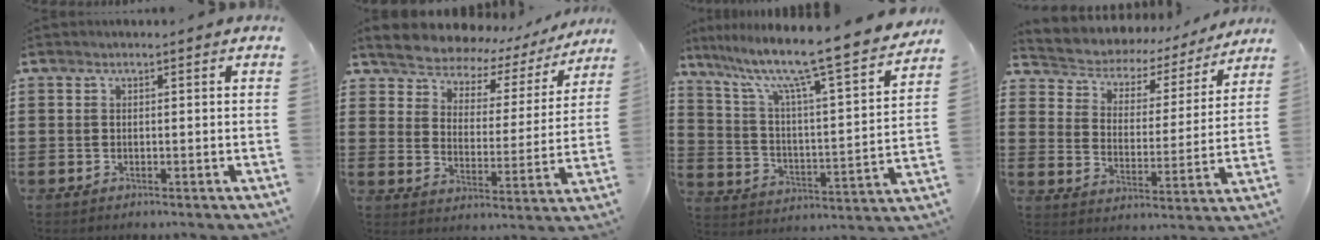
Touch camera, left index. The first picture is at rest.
{"total": 4.4, "force": [4.3, 1.0, 0.2], "torque": [-0.033, -0.039, 0.069]}
{"total": 11.7, "force": [9.7, -0.2, 6.4], "torque": [-0.153, -0.078, 0.153]}
{"total": 3.8, "force": [3.4, 1.7, 0.3], "torque": [-0.033, -0.028, 0.049]}